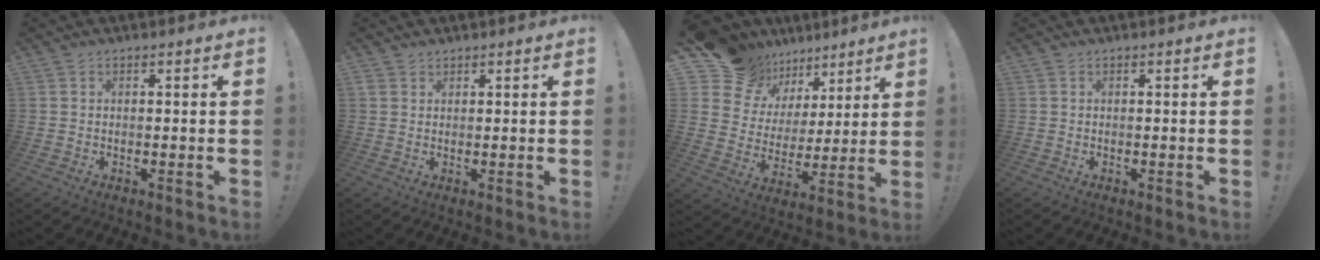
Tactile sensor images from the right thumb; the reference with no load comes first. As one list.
[{"total": 1.6, "force": [1.2, 1.1, 0.3], "torque": [-0.007, -0.003, 0.022]}, {"total": 13.2, "force": [9.7, 8.6, 2.6], "torque": [-0.060, -0.074, 0.189]}, {"total": 0.0}]